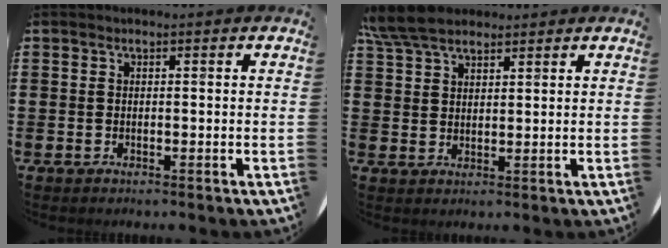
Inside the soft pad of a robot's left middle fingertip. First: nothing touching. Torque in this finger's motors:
{"motor_torque": [0.94, -0.86, 0.31, 0.04]}